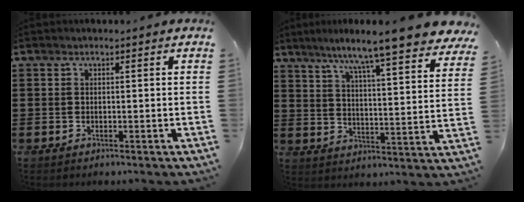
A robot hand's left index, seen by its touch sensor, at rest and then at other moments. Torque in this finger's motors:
{"motor_torque": [1.07, -1.07, 1.05, 0.21]}